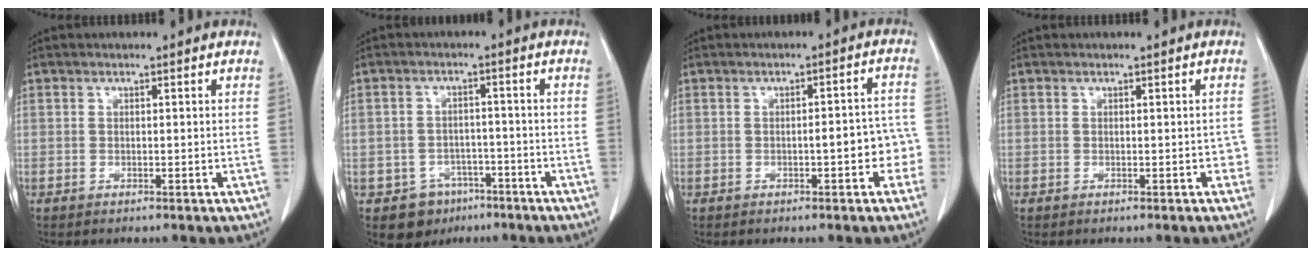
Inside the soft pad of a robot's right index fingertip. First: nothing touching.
{"total": 6.2, "force": [-3.5, 5.1, 0.7], "torque": [-0.004, 0.014, -0.044]}
{"total": 5.5, "force": [-1.6, 1.7, 4.9], "torque": [-0.052, 0.026, -0.020]}
{"total": 1.2, "force": [-0.3, 0.9, 0.8], "torque": [-0.002, 0.010, -0.003]}